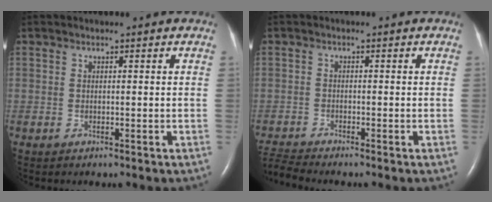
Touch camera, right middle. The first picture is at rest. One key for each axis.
{"total": 3.4, "fx": -3.1, "fy": -1.2, "fz": 0.1, "tx": -0.015, "ty": -0.018, "tz": -0.062}